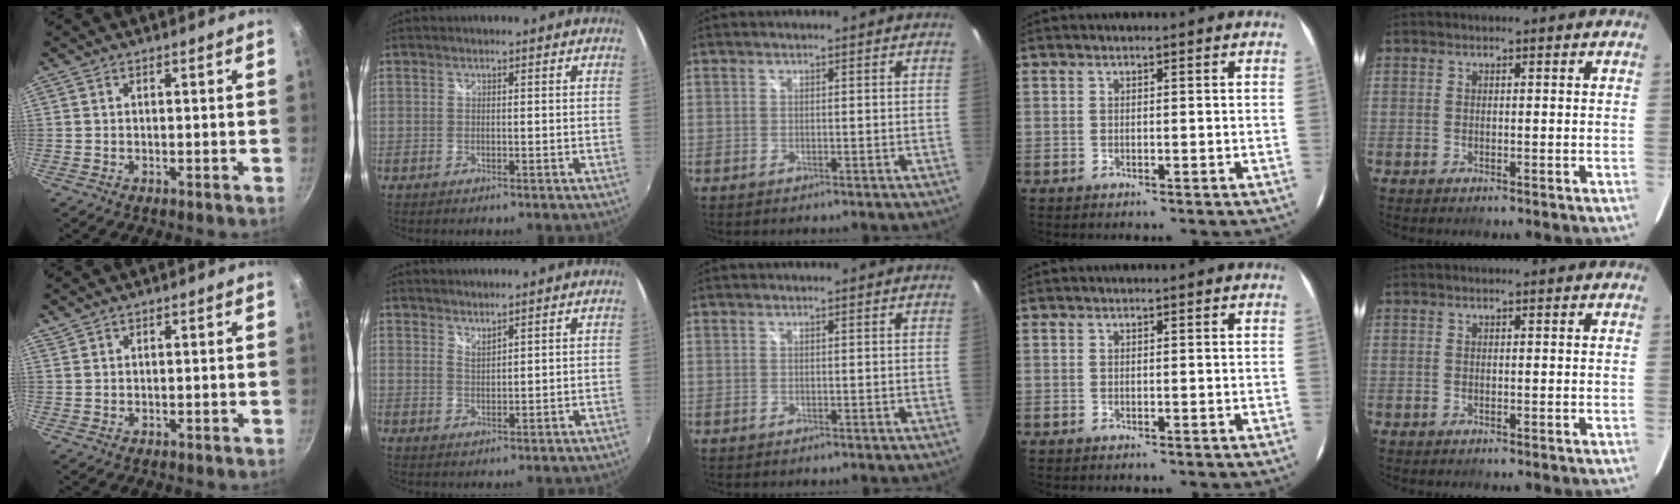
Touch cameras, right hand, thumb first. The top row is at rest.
{"thumb": {"total": 0.6, "force": [0.6, 0.2, 0.1], "torque": [0.000, 0.001, 0.014]}, "index": {"total": 1.9, "force": [1.8, 0.2, 0.5], "torque": [-0.007, 0.001, 0.032]}}